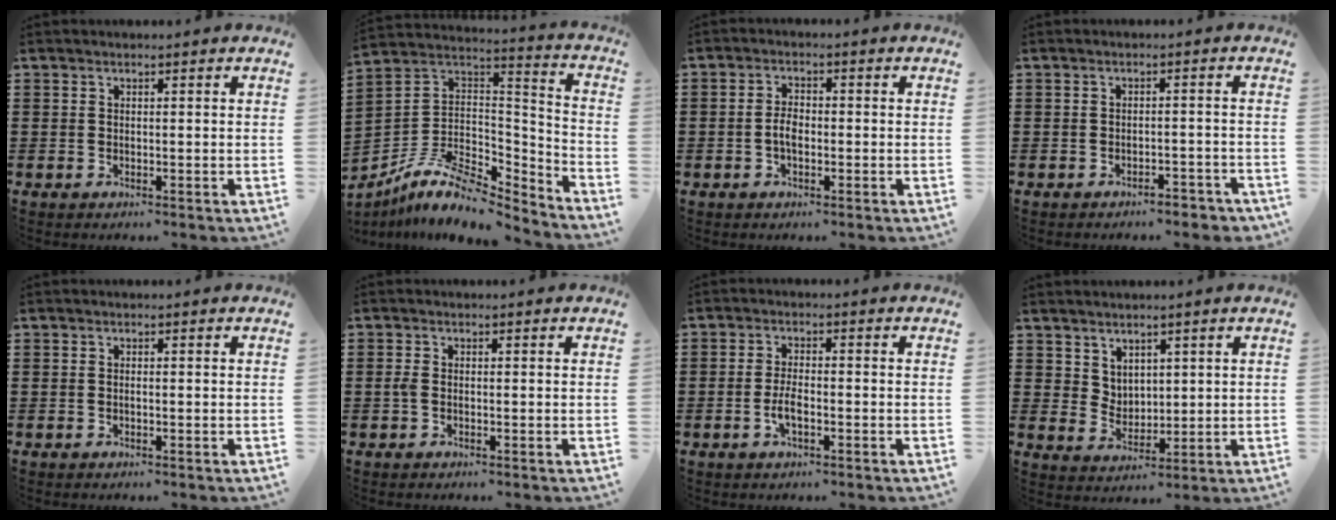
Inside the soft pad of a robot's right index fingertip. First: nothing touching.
{"total": 10.2, "force": [-7.9, 4.3, 4.9], "torque": [-0.104, 0.012, -0.152]}
{"total": 2.9, "force": [-0.7, 1.4, 2.4], "torque": [-0.060, -0.002, -0.017]}
{"total": 2.2, "force": [-2.1, 0.3, 0.5], "torque": [-0.013, 0.000, -0.044]}
{"total": 0.0}
{"total": 1.2, "force": [-0.3, 0.6, 0.9], "torque": [-0.026, -0.001, -0.010]}
{"total": 3.2, "force": [-1.2, 1.0, 2.7], "torque": [-0.056, 0.001, -0.024]}
{"total": 4.1, "force": [3.2, 2.6, 0.4], "torque": [-0.021, 0.000, 0.062]}